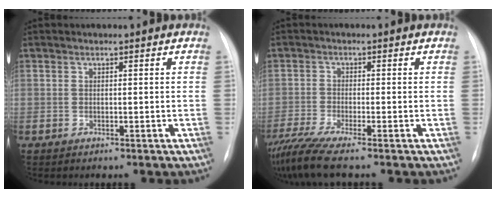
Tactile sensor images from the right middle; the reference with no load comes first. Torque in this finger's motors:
{"motor_torque": [1.13, -1.00, 0.14, 0.10]}